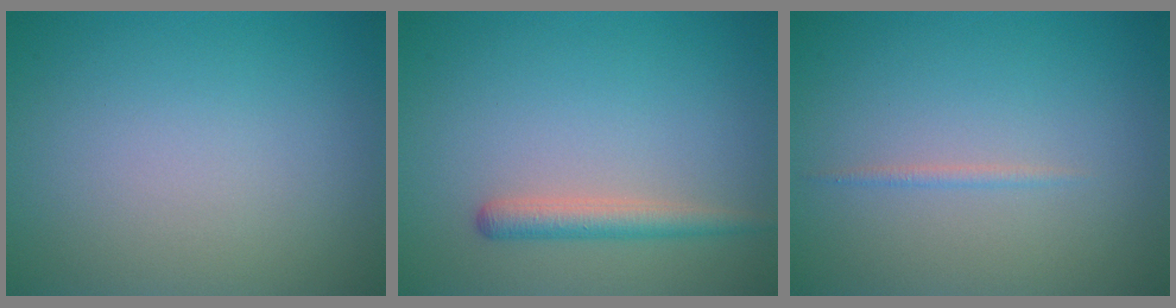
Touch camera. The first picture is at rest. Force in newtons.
{"total": 2.2, "press": 2.2, "slide": 0.1}
{"total": 0.7, "press": 0.7, "slide": 0.1}